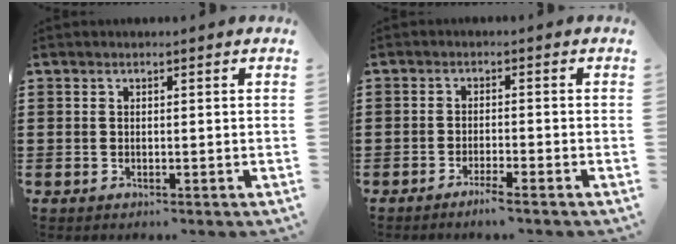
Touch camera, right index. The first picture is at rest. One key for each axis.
{"total": 2.8, "fx": -2.3, "fy": -0.3, "fz": 1.6, "tx": -0.033, "ty": -0.001, "tz": -0.045}